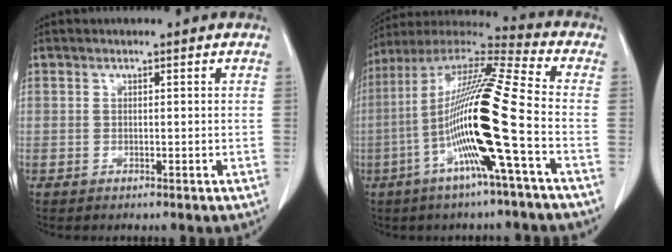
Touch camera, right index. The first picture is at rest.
{"total": 18.6, "force": [-4.8, -0.7, 18.0], "torque": [-0.346, -0.002, -0.104]}